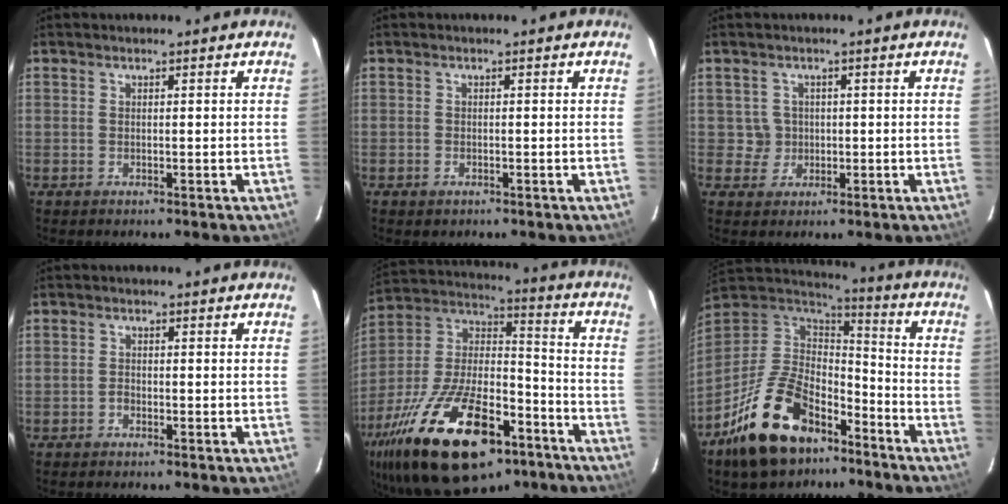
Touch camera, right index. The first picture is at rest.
{"total": 1.1, "force": [-0.6, 0.8, 0.3], "torque": [-0.006, -0.002, -0.006]}
{"total": 3.0, "force": [0.1, 3.0, -0.1], "torque": [0.005, 0.012, 0.006]}
{"total": 0.9, "force": [-0.6, 0.6, 0.3], "torque": [-0.004, 0.002, -0.011]}
{"total": 31.9, "force": [-17.9, 14.3, 22.2], "torque": [-0.434, -0.013, -0.284]}
{"total": 21.2, "force": [-12.7, 11.5, 12.3], "torque": [-0.260, 0.000, -0.205]}